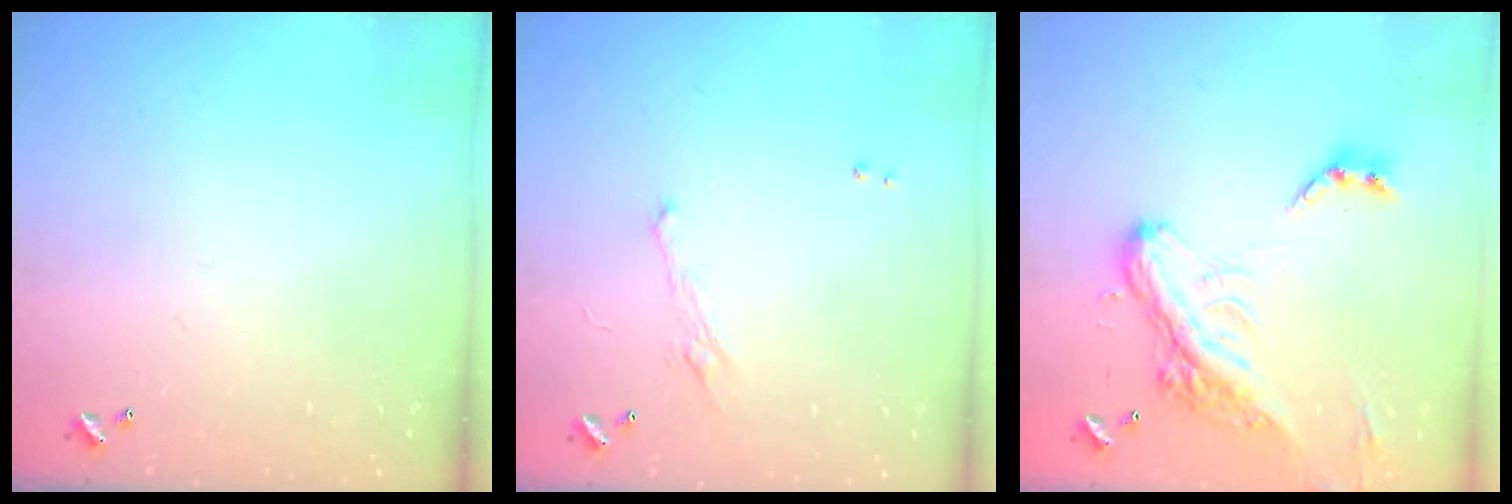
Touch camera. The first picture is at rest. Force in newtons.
{"total": 2.0, "press": 1.9, "slide": 0.7}
{"total": 10.0, "press": 9.8, "slide": 2.0}